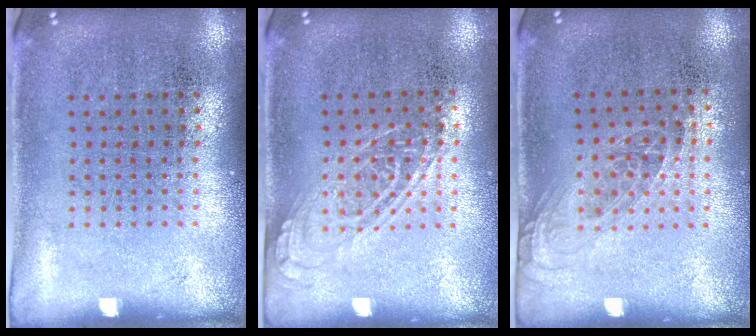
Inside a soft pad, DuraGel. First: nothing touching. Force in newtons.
{"total": 1.3, "press": 1.2, "slide": 0.6}
{"total": 1.1, "press": 0.9, "slide": 0.5}